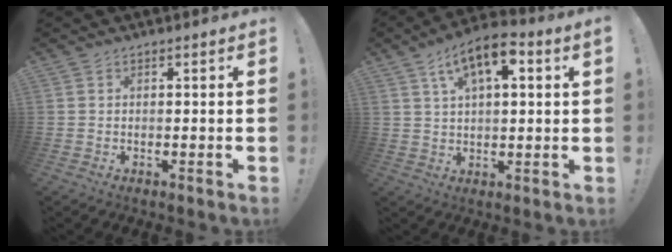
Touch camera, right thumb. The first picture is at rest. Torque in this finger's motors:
{"motor_torque": [0.14, 0.39, 0.13, 0.20, 0.08]}